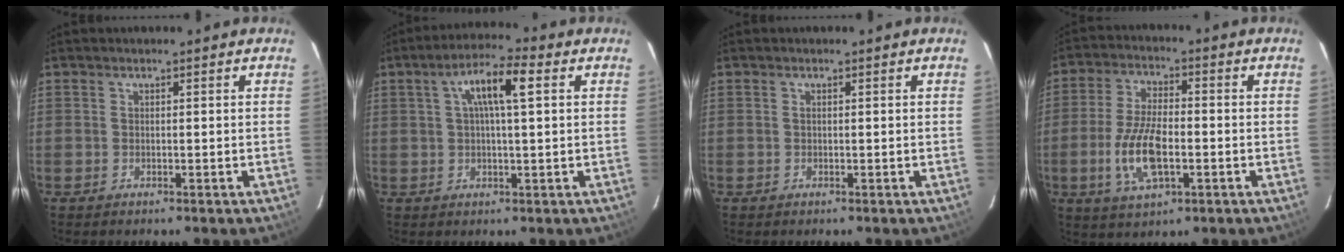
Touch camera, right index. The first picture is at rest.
{"total": 7.8, "force": [2.2, 1.5, 7.3], "torque": [-0.132, 0.017, 0.038]}
{"total": 0.0}
{"total": 11.0, "force": [-2.9, 4.6, 9.6], "torque": [-0.201, -0.005, -0.052]}